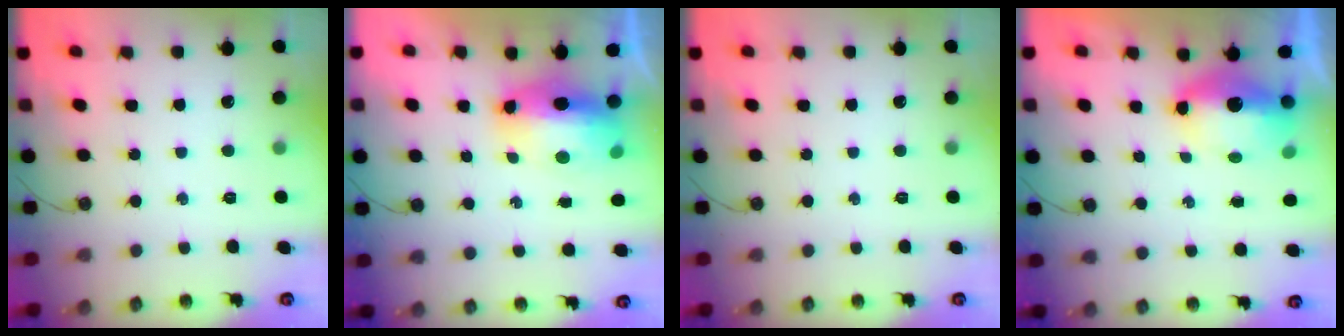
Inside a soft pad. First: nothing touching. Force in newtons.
{"total": 11.7, "press": 11.5, "slide": 1.9}
{"total": 0.0}
{"total": 16.4, "press": 10.0, "slide": 13.0}